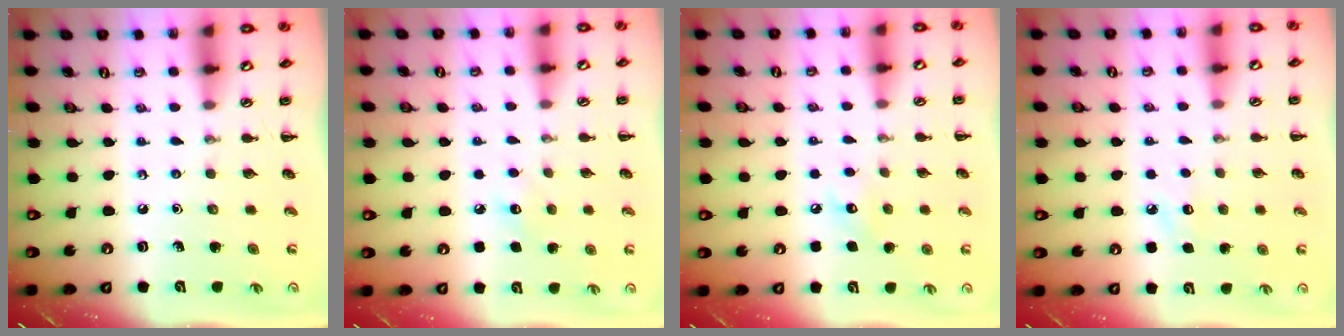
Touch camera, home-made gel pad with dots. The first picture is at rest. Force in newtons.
{"total": 5.8, "press": 5.7, "slide": 1.3}
{"total": 6.2, "press": 5.9, "slide": 1.6}
{"total": 5.6, "press": 5.5, "slide": 1.4}